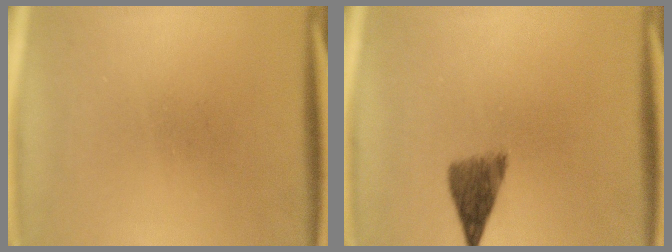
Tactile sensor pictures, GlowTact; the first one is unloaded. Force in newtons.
{"total": 4.5}